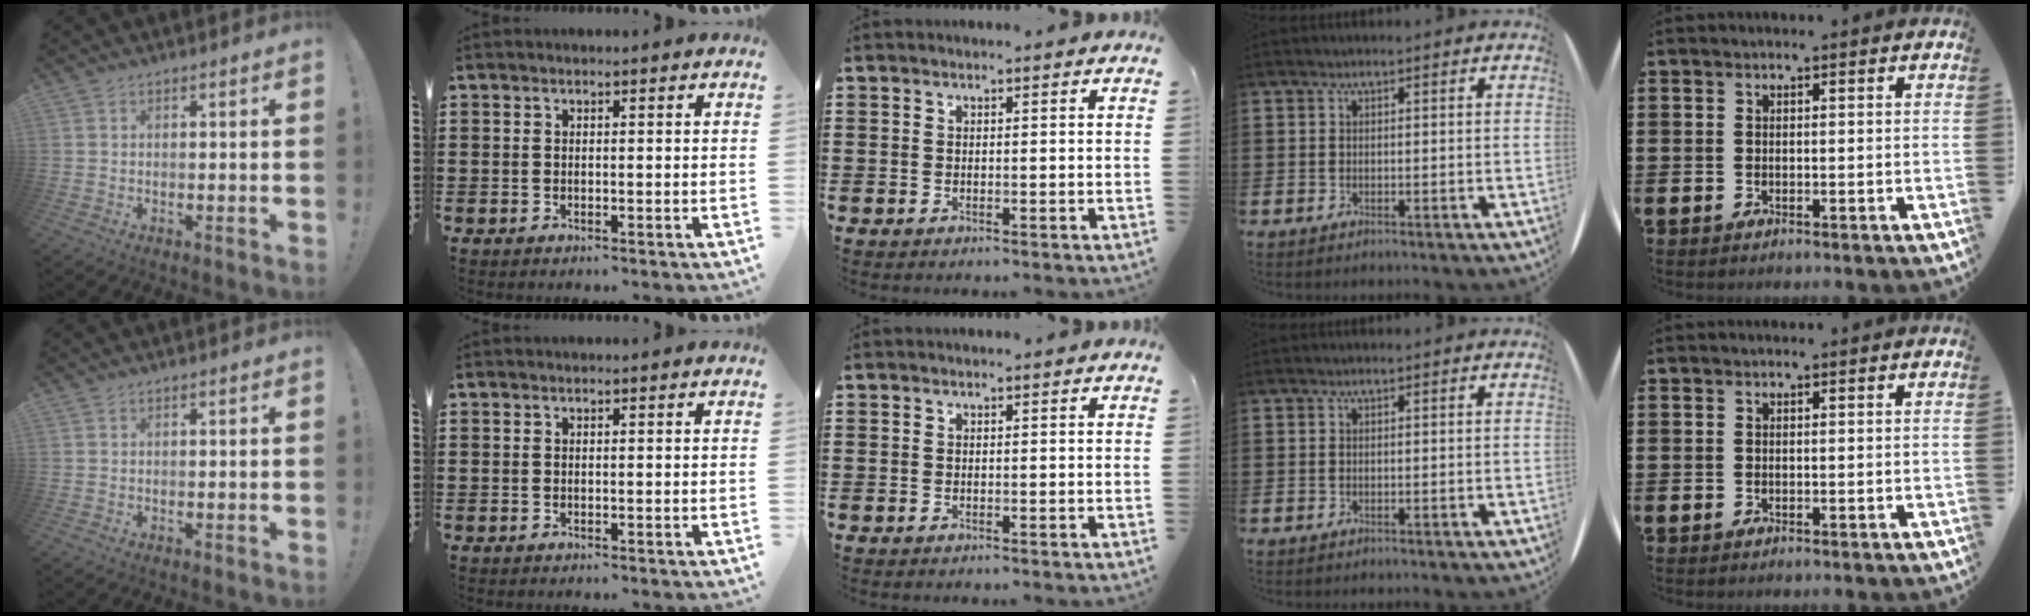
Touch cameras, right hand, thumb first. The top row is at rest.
{}